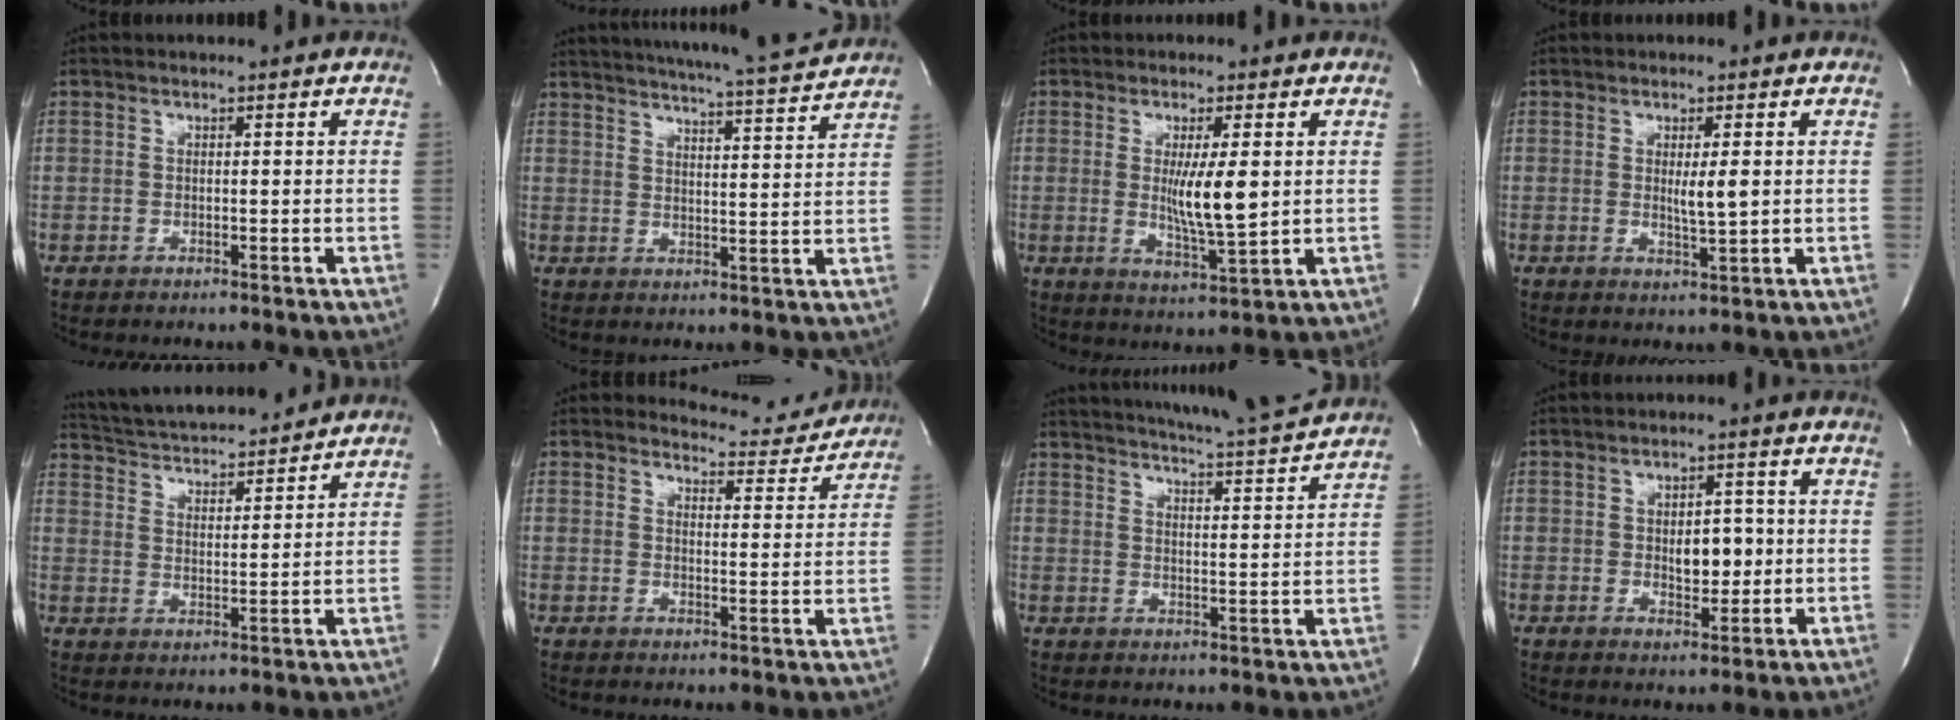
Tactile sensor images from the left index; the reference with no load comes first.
{"total": 16.2, "force": [15.1, -0.2, 5.7], "torque": [-0.099, -0.021, 0.202]}
{"total": 6.9, "force": [0.6, 0.5, 6.9], "torque": [-0.125, -0.018, 0.016]}
{"total": 2.9, "force": [0.3, 0.1, 2.9], "torque": [-0.055, -0.007, 0.008]}
{"total": 15.4, "force": [14.5, 1.9, 4.9], "torque": [-0.089, 0.022, 0.229]}
{"total": 6.6, "force": [6.5, 0.8, -1.1], "torque": [0.014, -0.019, 0.078]}
{"total": 14.4, "force": [13.6, -0.5, 4.7], "torque": [-0.085, -0.027, 0.185]}
{"total": 4.5, "force": [-0.1, 2.4, 3.9], "torque": [-0.054, 0.000, 0.005]}